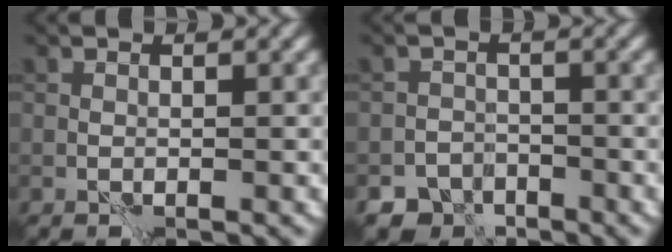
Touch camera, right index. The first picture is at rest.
{"total": 4.0, "force": [-3.2, 2.4, 0.3], "torque": [0.017, 0.003, -0.048]}